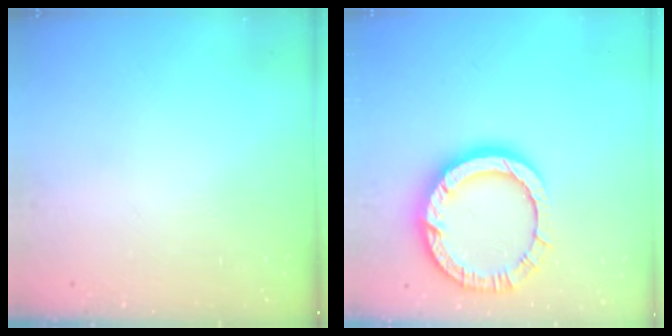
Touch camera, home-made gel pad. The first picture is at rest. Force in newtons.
{"total": 15.1, "press": 15.0, "slide": 1.5}